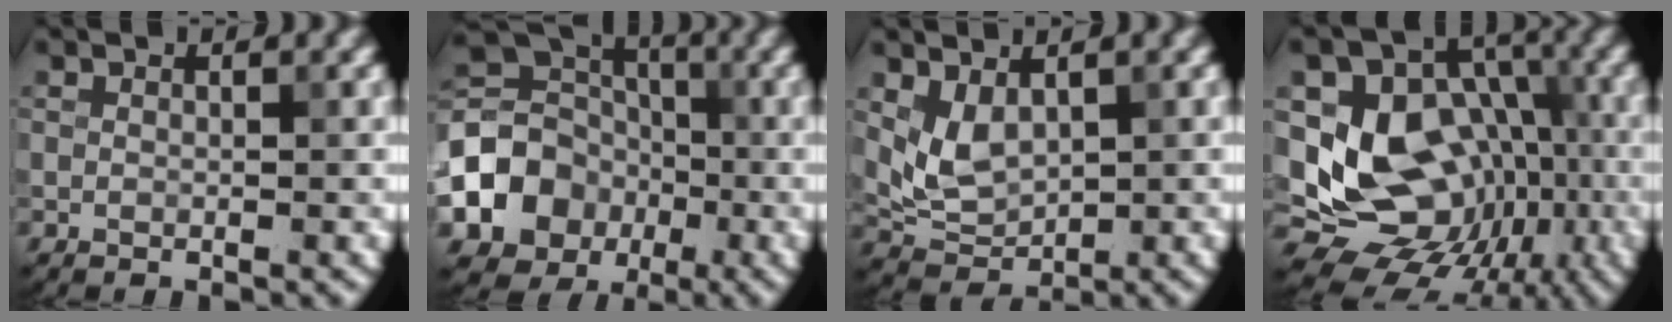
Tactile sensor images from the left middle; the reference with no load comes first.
{"total": 7.9, "force": [-2.3, 6.6, 3.6], "torque": [-0.061, 0.002, -0.058]}
{"total": 3.0, "force": [1.1, 1.9, 2.1], "torque": [-0.043, -0.007, 0.030]}
{"total": 14.0, "force": [-1.4, 11.0, 8.5], "torque": [-0.128, -0.004, -0.018]}